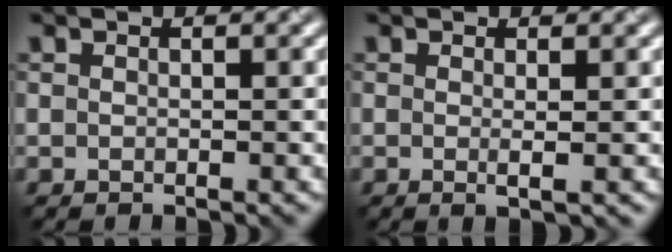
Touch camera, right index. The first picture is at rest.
{"total": 1.1, "force": [0.0, 0.1, 1.1], "torque": [-0.019, -0.003, -0.002]}